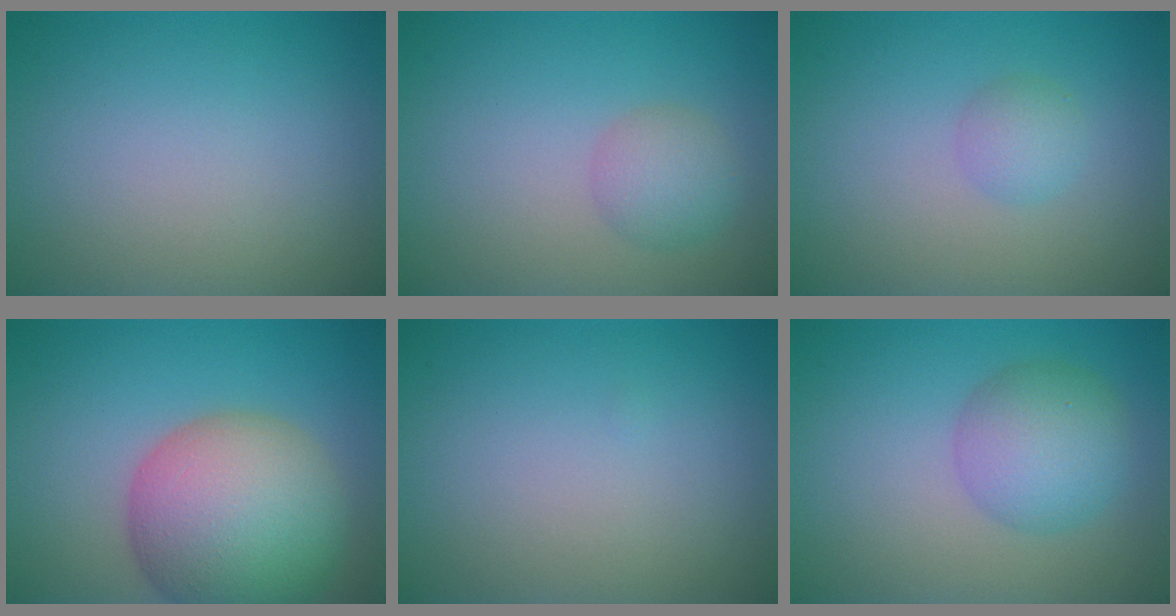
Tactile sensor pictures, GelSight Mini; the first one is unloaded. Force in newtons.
{"total": 2.5, "press": 2.5, "slide": 0.0}
{"total": 1.7, "press": 1.7, "slide": 0.0}
{"total": 11.4, "press": 11.4, "slide": 0.6}
{"total": 0.0}
{"total": 4.7, "press": 4.7, "slide": 0.1}